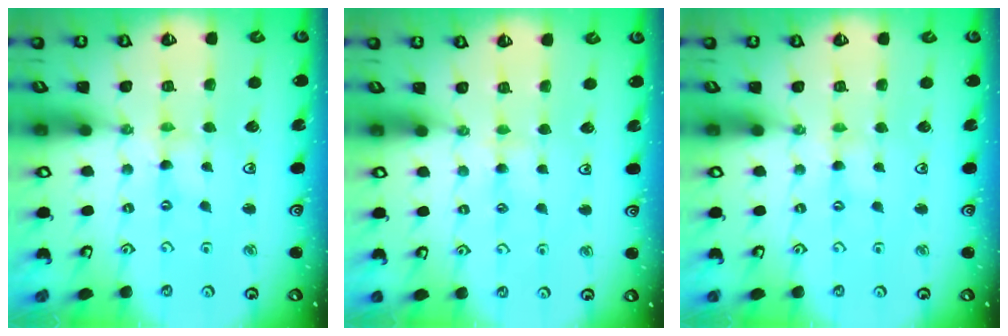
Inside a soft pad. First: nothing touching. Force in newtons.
{"total": 2.9, "press": 2.8, "slide": 0.6}
{"total": 1.5, "press": 1.5, "slide": 0.2}